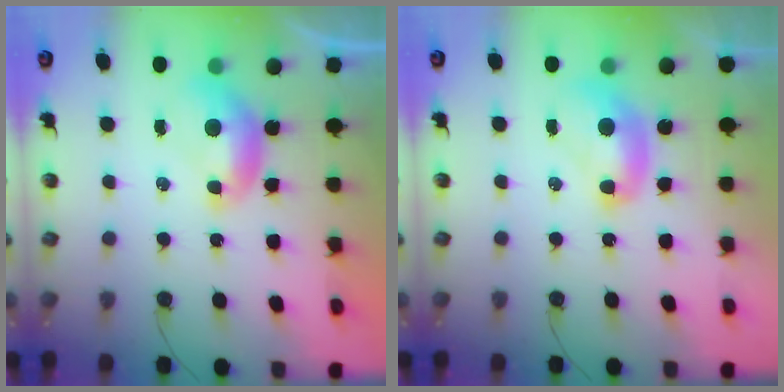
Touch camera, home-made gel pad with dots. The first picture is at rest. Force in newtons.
{"total": 2.1, "press": 2.1, "slide": 0.2}